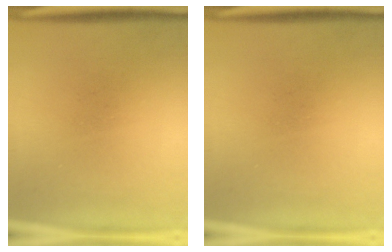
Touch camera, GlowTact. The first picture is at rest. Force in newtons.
{"total": 0.0}